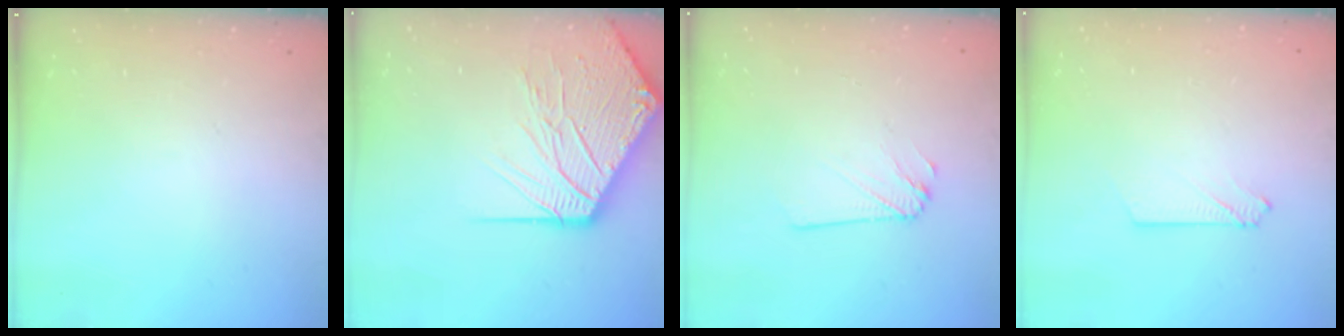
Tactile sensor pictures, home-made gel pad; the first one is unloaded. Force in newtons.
{"total": 18.3, "press": 18.2, "slide": 2.4}
{"total": 2.2, "press": 2.2, "slide": 0.1}
{"total": 2.6, "press": 2.6, "slide": 0.3}